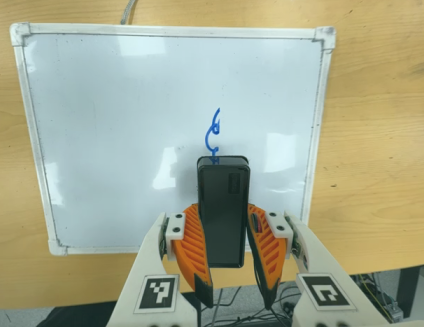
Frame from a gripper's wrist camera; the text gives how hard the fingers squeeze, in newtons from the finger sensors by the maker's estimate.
{"total": 9.3, "left": 6.9, "right": 11.7}